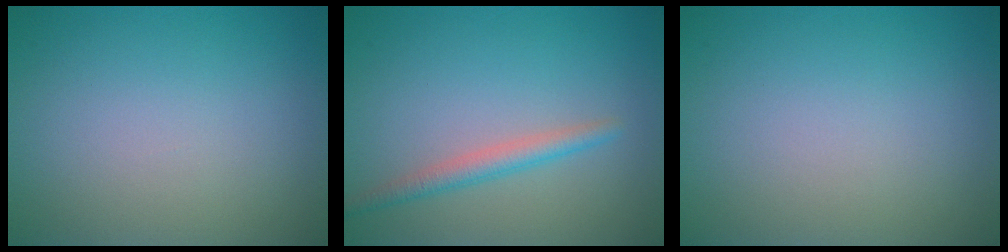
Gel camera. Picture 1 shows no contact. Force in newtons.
{"total": 2.1, "press": 2.1, "slide": 0.1}
{"total": 0.0}